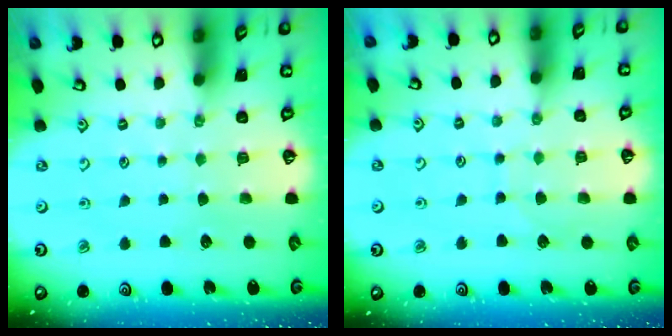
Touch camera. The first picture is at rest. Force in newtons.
{"total": 4.8, "press": 4.8, "slide": 0.5}